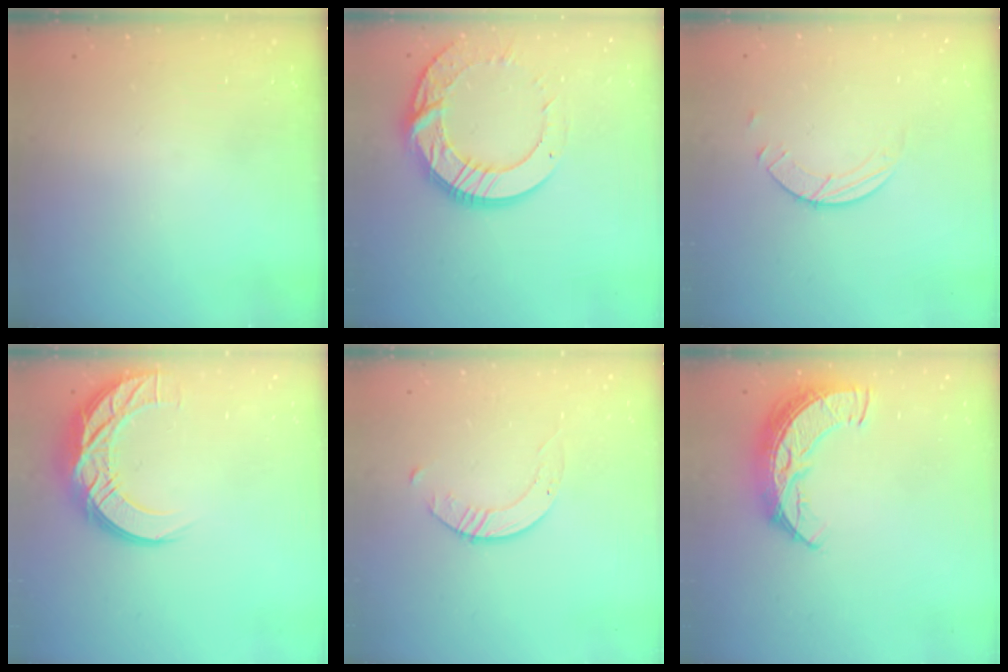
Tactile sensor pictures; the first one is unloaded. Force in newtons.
{"total": 15.8, "press": 15.8, "slide": 1.3}
{"total": 2.6, "press": 2.6, "slide": 0.3}
{"total": 13.7, "press": 13.7, "slide": 0.9}
{"total": 2.8, "press": 2.8, "slide": 0.3}
{"total": 9.6, "press": 9.6, "slide": 0.6}